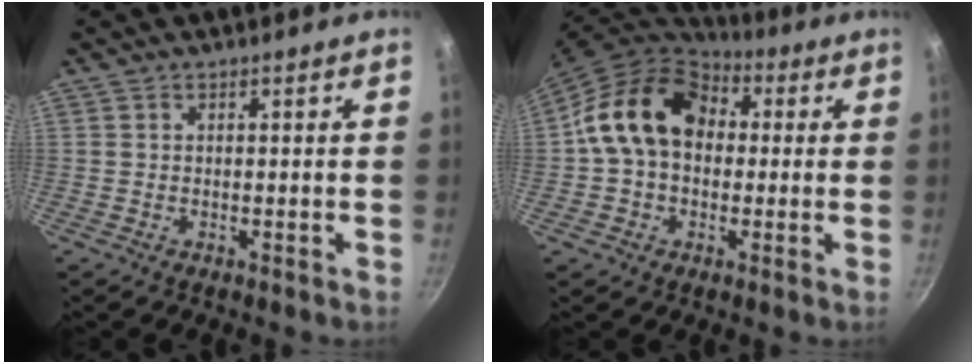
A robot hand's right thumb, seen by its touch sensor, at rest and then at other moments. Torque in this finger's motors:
{"motor_torque": [1.63, 3.03, 1.07, -0.74, 0.20]}